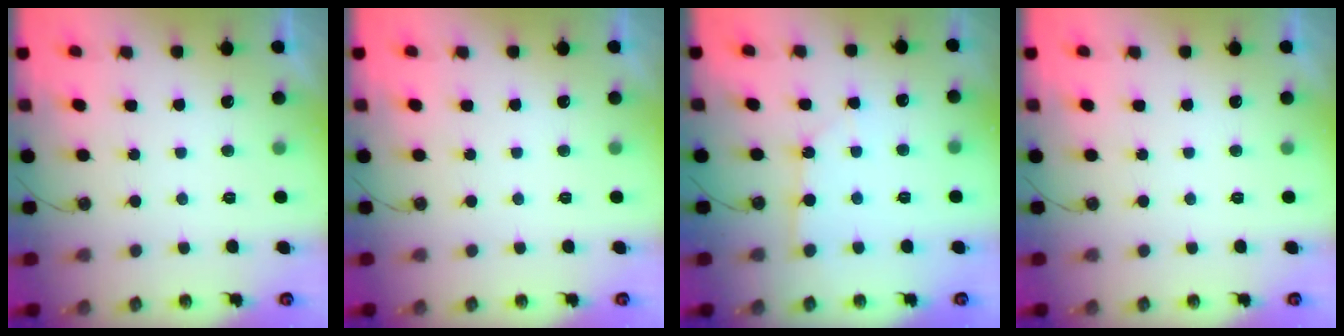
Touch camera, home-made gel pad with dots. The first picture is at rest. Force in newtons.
{"total": 0.0}
{"total": 2.5, "press": 2.5, "slide": 0.3}
{"total": 0.0}